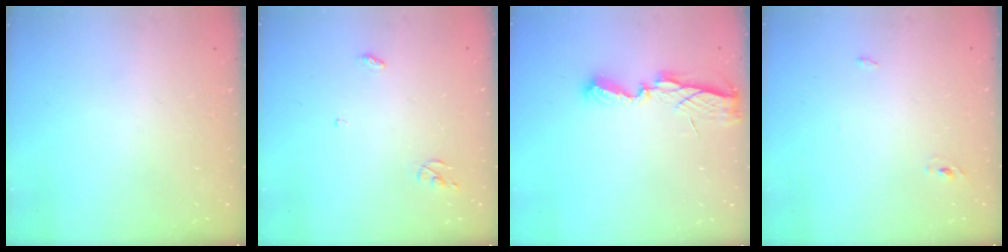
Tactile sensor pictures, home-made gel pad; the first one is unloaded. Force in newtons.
{"total": 3.7, "press": 3.7, "slide": 0.2}
{"total": 6.2, "press": 6.2, "slide": 0.0}
{"total": 2.4, "press": 2.2, "slide": 1.0}